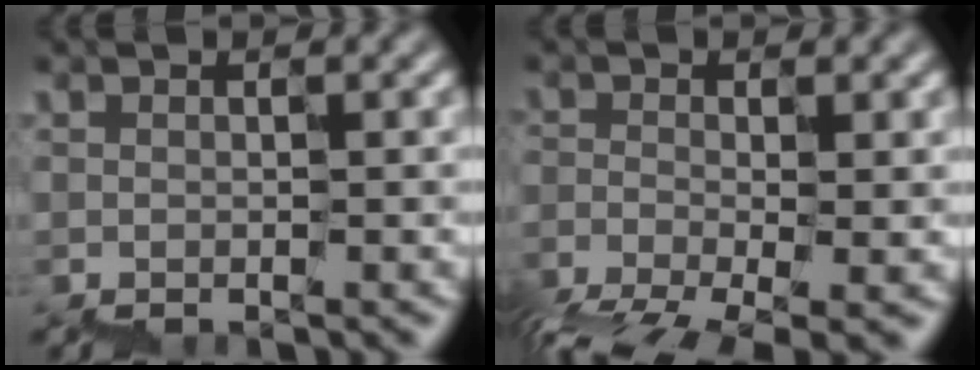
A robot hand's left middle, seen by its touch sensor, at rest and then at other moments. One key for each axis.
{"total": 5.8, "fx": -4.1, "fy": 1.8, "fz": 3.7, "tx": -0.075, "ty": -0.014, "tz": -0.073}